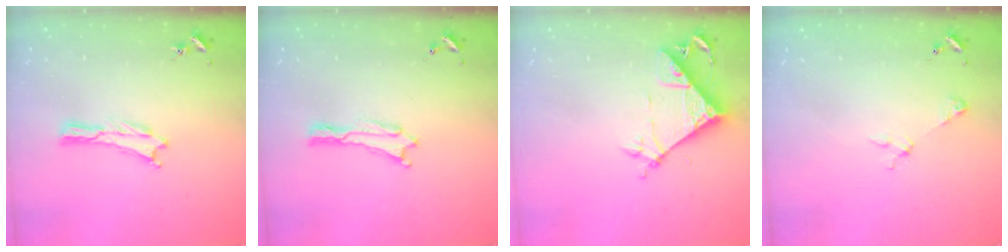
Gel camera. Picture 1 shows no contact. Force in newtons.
{"total": 0.0}
{"total": 8.7, "press": 8.7, "slide": 0.4}
{"total": 2.9, "press": 2.9, "slide": 0.3}